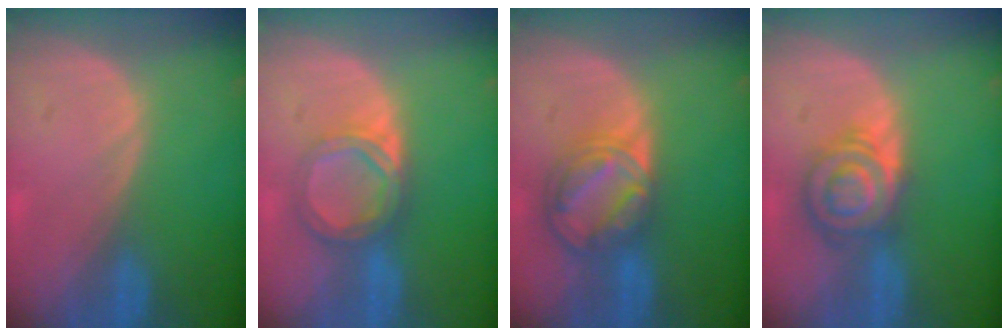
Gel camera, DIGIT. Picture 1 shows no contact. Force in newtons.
{"total": 5.6, "press": 5.2, "slide": 1.9}
{"total": 8.7, "press": 7.3, "slide": 4.6}
{"total": 6.7, "press": 6.7, "slide": 0.1}